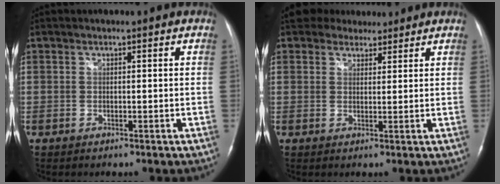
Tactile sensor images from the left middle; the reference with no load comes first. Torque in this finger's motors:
{"motor_torque": [1.00, -1.13, 0.09, 0.08]}